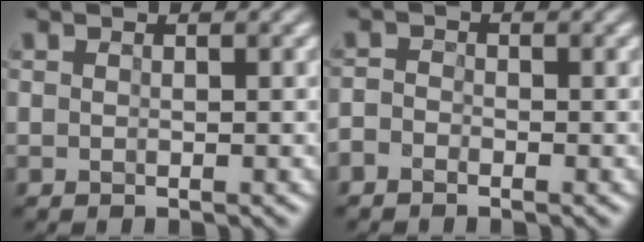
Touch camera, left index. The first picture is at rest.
{"total": 1.6, "force": [-1.2, 0.9, 0.4], "torque": [0.002, 0.012, -0.025]}